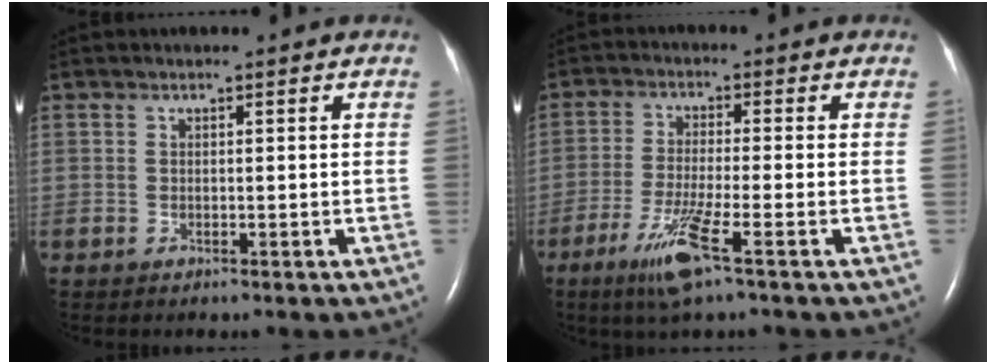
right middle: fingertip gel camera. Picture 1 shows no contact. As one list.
[{"total": 7.3, "force": [-3.9, -0.4, 6.1], "torque": [-0.127, -0.020, -0.077]}]